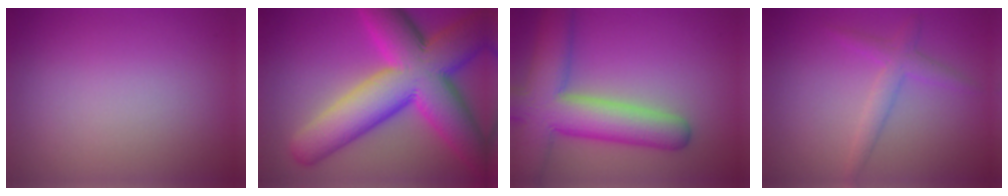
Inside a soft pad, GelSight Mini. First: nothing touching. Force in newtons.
{"total": 14.5, "press": 14.5, "slide": 0.4}
{"total": 9.5, "press": 9.5, "slide": 0.5}
{"total": 2.2, "press": 2.2, "slide": 0.1}